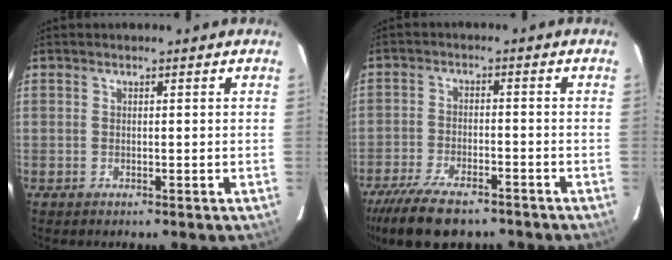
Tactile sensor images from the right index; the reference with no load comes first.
{"total": 13.6, "force": [-10.5, 4.7, 7.1], "torque": [-0.164, -0.030, -0.178]}